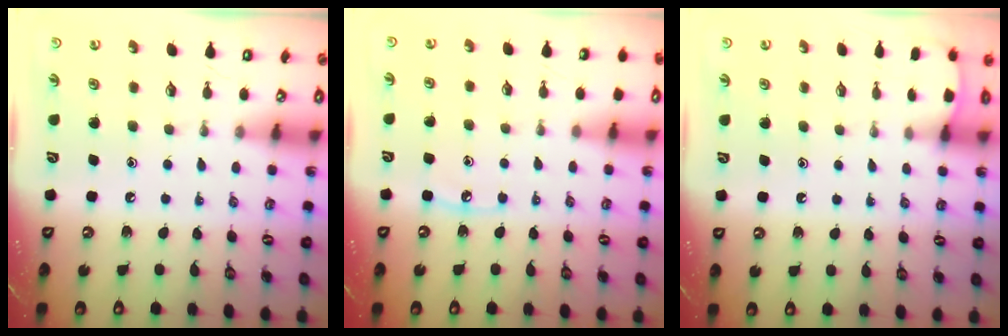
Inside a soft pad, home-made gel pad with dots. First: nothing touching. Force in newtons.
{"total": 4.2, "press": 4.1, "slide": 0.5}
{"total": 2.2, "press": 2.2, "slide": 0.2}